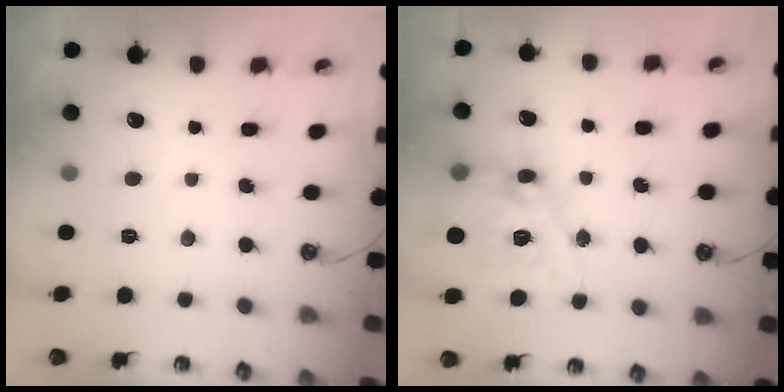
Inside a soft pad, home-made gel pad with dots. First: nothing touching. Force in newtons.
{"total": 18.0, "press": 18.0, "slide": 1.5}